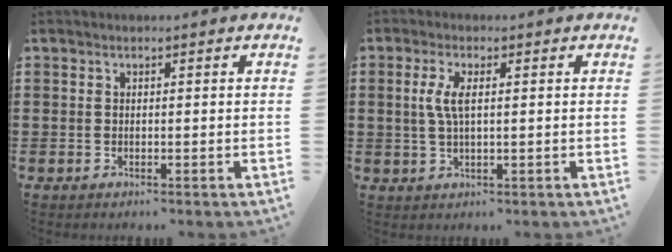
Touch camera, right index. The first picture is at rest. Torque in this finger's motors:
{"motor_torque": [0.43, 0.40, 0.31, 0.10]}